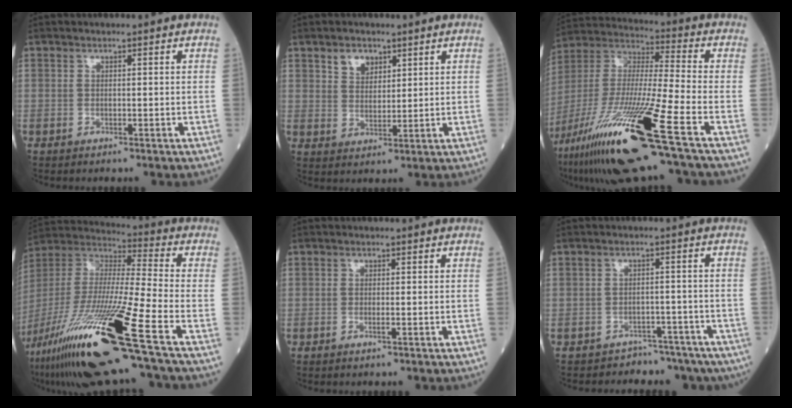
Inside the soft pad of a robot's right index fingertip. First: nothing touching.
{"total": 3.9, "force": [2.4, 2.6, 1.7], "torque": [-0.029, 0.003, 0.047]}
{"total": 25.2, "force": [-14.0, 0.6, 20.9], "torque": [-0.428, -0.056, -0.260]}
{"total": 29.2, "force": [-17.1, 1.0, 23.7], "torque": [-0.502, -0.064, -0.323]}
{"total": 1.0, "force": [-0.4, -0.1, 1.0], "torque": [-0.020, -0.002, -0.007]}
{"total": 7.3, "force": [-6.0, 4.1, -0.2], "torque": [0.021, 0.036, -0.067]}